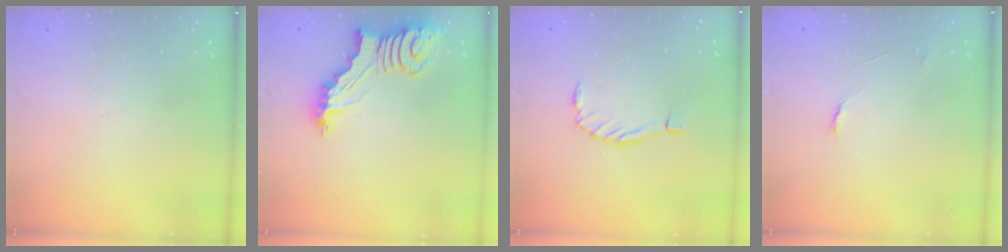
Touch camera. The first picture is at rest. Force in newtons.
{"total": 5.3, "press": 5.3, "slide": 0.5}
{"total": 0.0}
{"total": 4.4, "press": 4.4, "slide": 0.3}